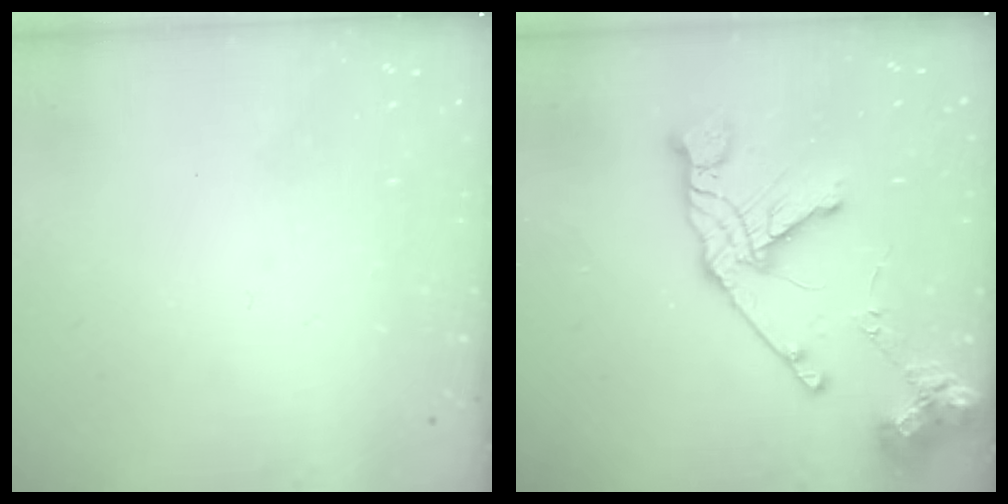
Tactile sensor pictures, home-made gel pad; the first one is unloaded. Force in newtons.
{"total": 17.6, "press": 17.5, "slide": 1.8}